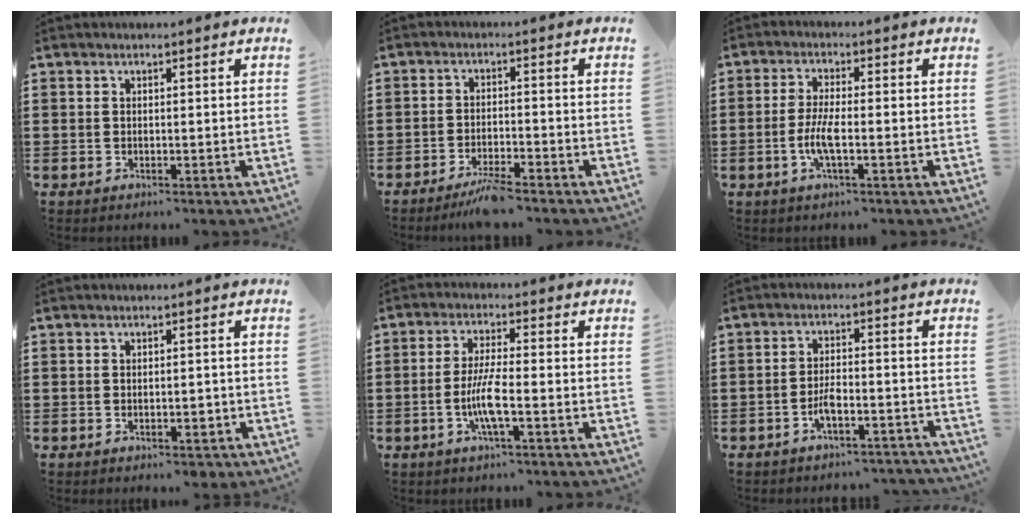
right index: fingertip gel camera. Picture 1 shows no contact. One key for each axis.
{"total": 3.9, "fx": -3.5, "fy": 0.0, "fz": 1.7, "tx": -0.030, "ty": -0.001, "tz": -0.065}
{"total": 4.9, "fx": -1.6, "fy": 1.1, "fz": 4.6, "tx": -0.097, "ty": -0.005, "tz": -0.034}
{"total": 2.0, "fx": -0.7, "fy": 0.9, "fz": 1.7, "tx": -0.030, "ty": 0.005, "tz": -0.014}
{"total": 6.2, "fx": -1.9, "fy": 0.9, "fz": 5.9, "tx": -0.126, "ty": -0.012, "tz": -0.042}
{"total": 4.3, "fx": -3.1, "fy": 1.2, "fz": 2.7, "tx": -0.062, "ty": 0.003, "tz": -0.063}